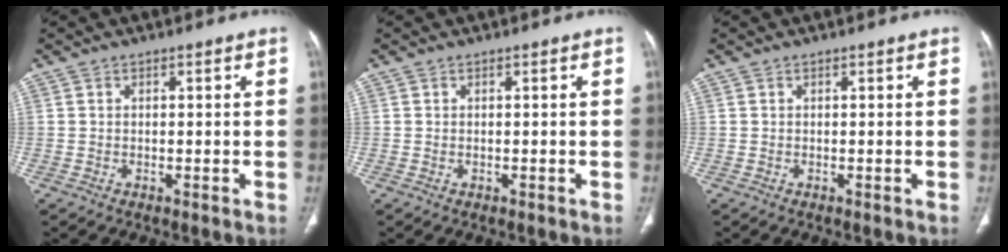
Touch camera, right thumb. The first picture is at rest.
{"total": 0.0}
{"total": 0.0}